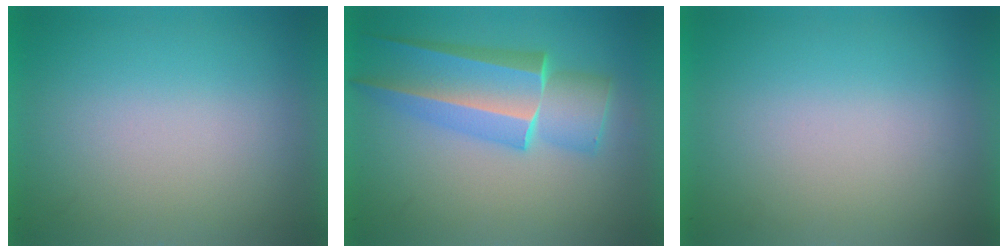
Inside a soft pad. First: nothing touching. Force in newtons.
{"total": 4.9}
{"total": 0.0}